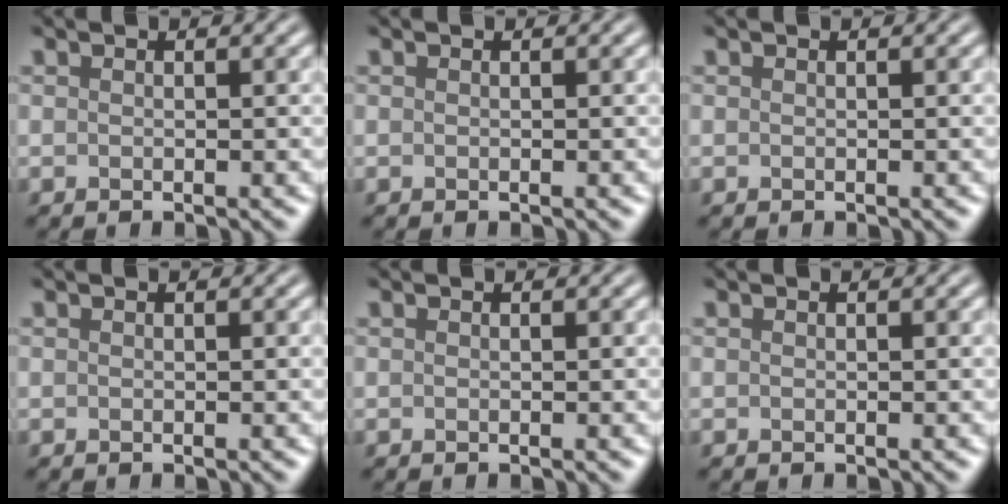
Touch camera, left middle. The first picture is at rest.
{"total": 0.0}
{"total": 0.0}
{"total": 0.0}
{"total": 0.0}
{"total": 0.0}